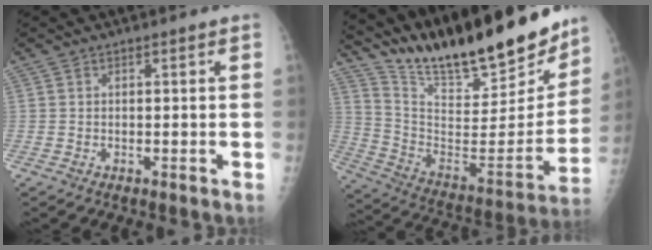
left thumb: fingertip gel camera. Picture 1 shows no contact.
{"total": 27.1, "force": [22.8, 6.3, 13.1], "torque": [-0.185, -0.116, 0.364]}